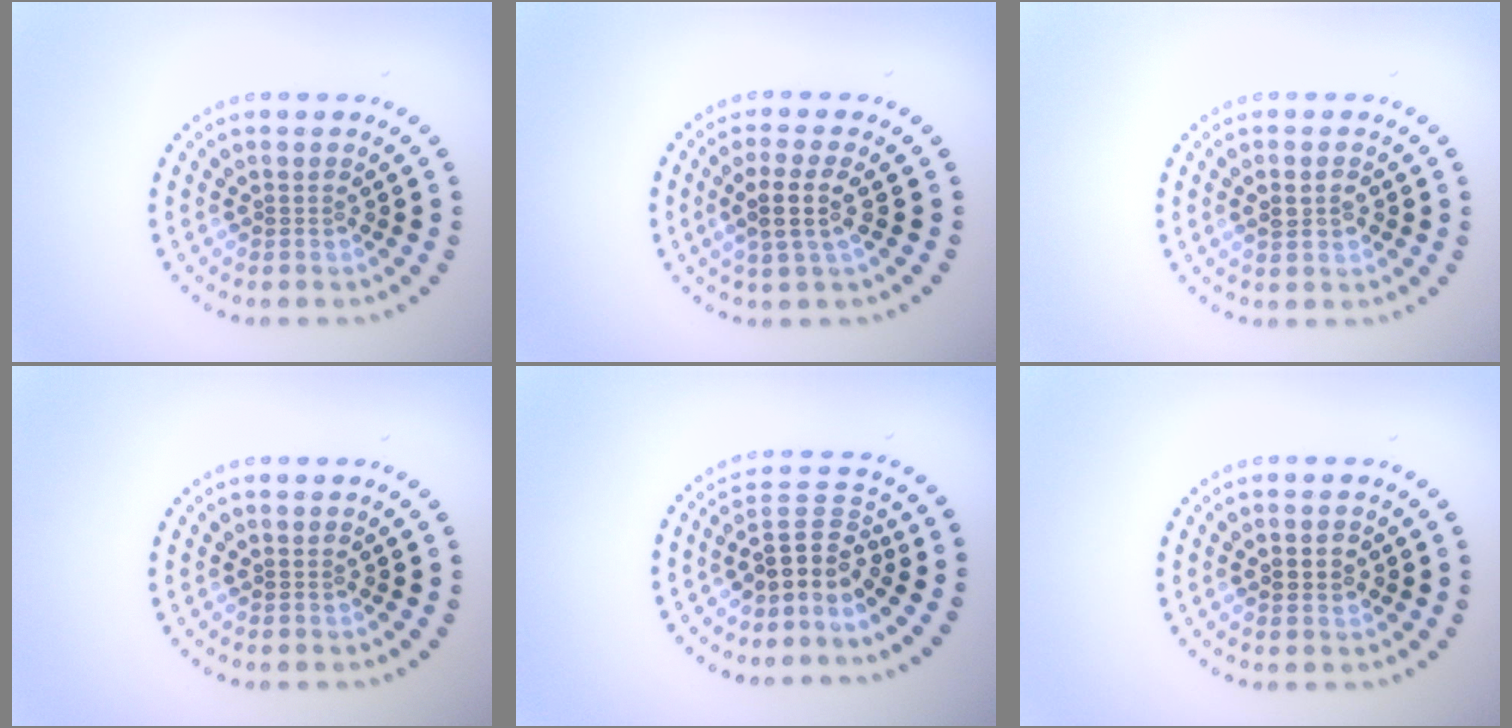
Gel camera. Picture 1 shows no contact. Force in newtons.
{"total": 3.0, "press": 2.4, "slide": 1.7}
{"total": 1.8, "press": 1.8, "slide": 0.0}
{"total": 0.0}
{"total": 3.4, "press": 2.5, "slide": 2.3}
{"total": 1.8, "press": 1.8, "slide": 0.1}